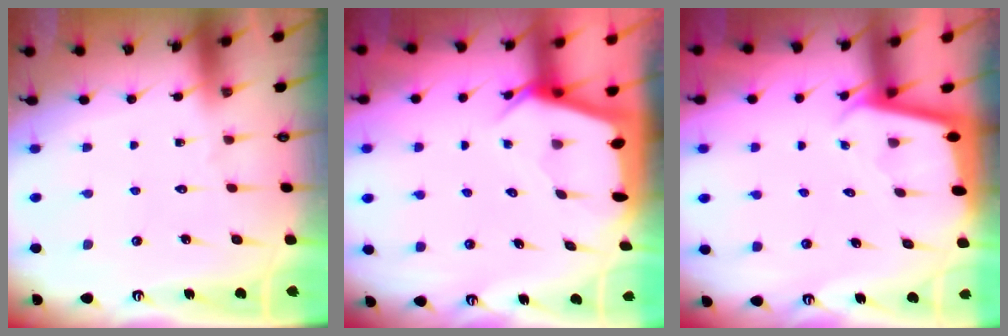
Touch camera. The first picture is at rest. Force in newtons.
{"total": 3.9, "press": 3.9, "slide": 0.3}
{"total": 1.8, "press": 1.8, "slide": 0.0}